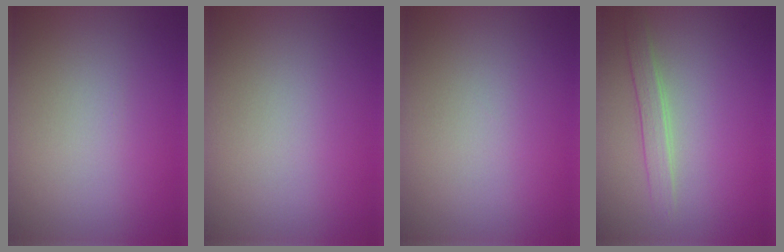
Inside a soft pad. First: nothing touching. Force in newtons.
{"total": 0.0}
{"total": 0.0}
{"total": 1.8, "press": 1.8, "slide": 0.1}